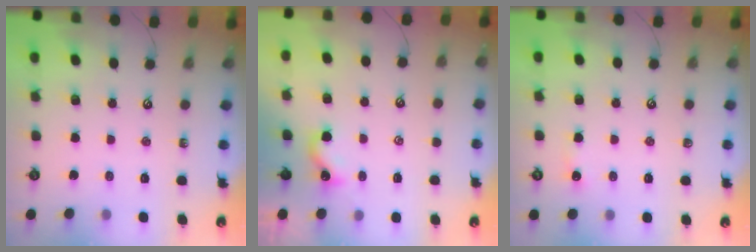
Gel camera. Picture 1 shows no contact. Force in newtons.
{"total": 1.3, "press": 1.2, "slide": 0.4}
{"total": 2.6, "press": 2.6, "slide": 0.4}